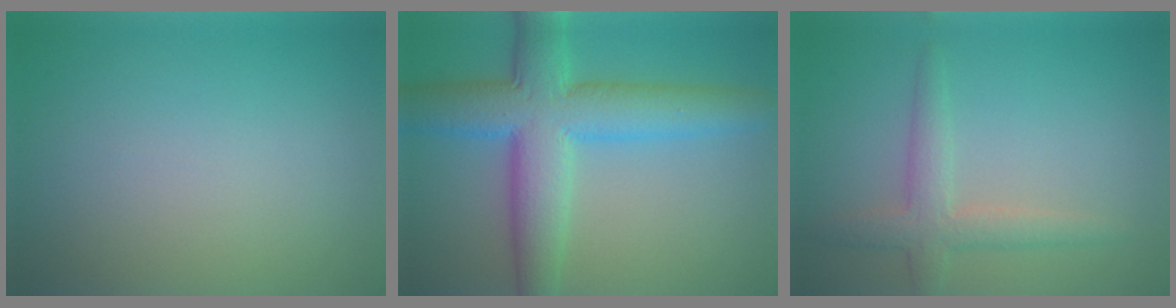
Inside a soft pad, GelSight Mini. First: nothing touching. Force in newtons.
{"total": 9.1, "press": 9.1, "slide": 0.4}
{"total": 3.1, "press": 3.1, "slide": 0.0}